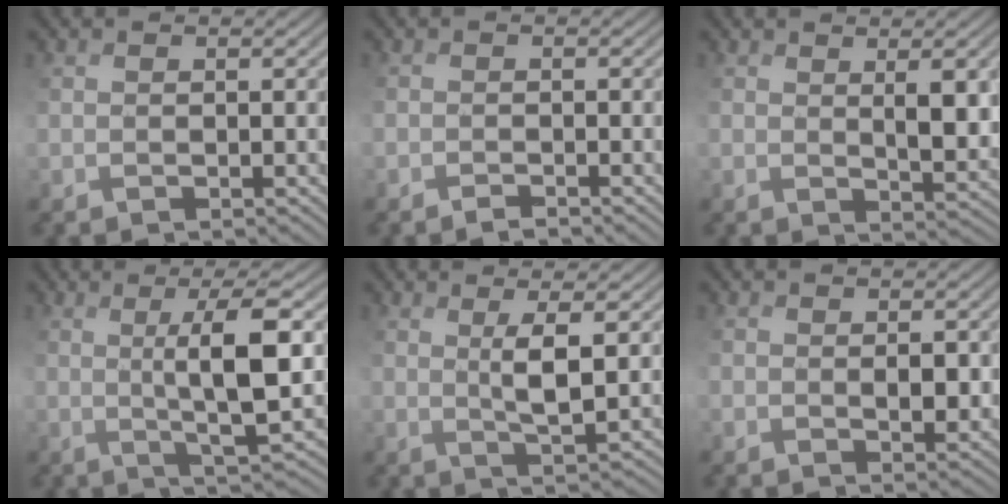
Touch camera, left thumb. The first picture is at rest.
{"total": 1.3, "force": [-1.3, -0.1, 0.4], "torque": [-0.003, 0.002, -0.025]}
{"total": 5.6, "force": [1.9, 2.0, 4.8], "torque": [-0.090, -0.003, 0.045]}
{"total": 7.1, "force": [1.6, 0.4, 7.0], "torque": [-0.112, 0.019, 0.034]}
{"total": 3.8, "force": [1.8, -0.3, 3.4], "torque": [-0.068, 0.013, 0.039]}
{"total": 2.9, "force": [0.5, 1.7, 2.2], "torque": [-0.045, -0.002, 0.015]}